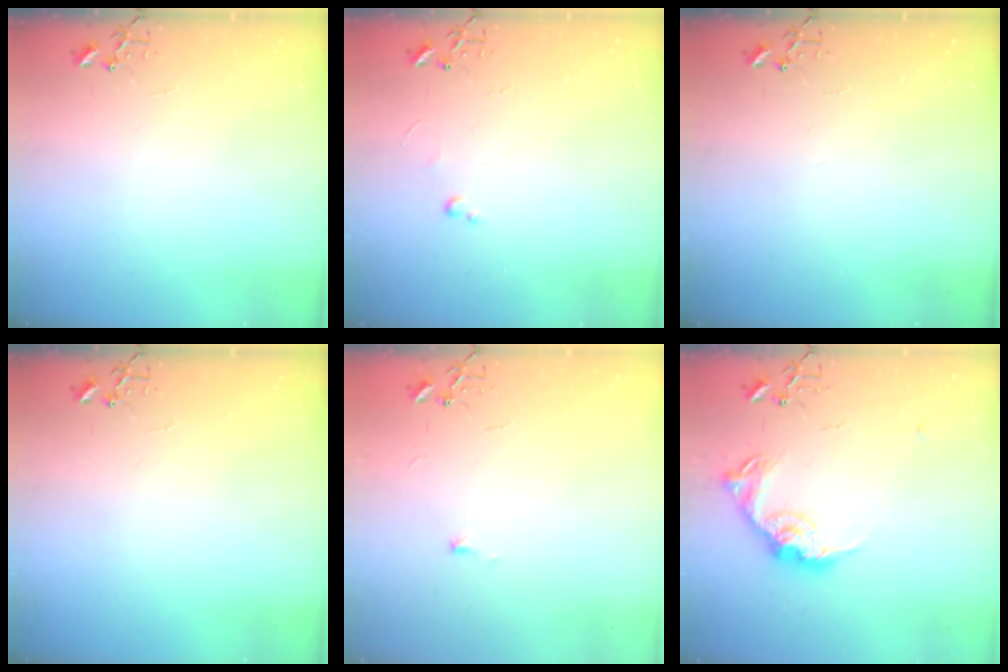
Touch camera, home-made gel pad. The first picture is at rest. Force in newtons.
{"total": 2.6, "press": 2.6, "slide": 0.4}
{"total": 0.0}
{"total": 0.0}
{"total": 3.4, "press": 3.4, "slide": 0.5}
{"total": 15.6, "press": 15.6, "slide": 0.7}